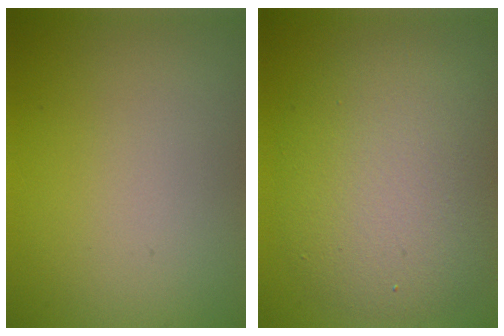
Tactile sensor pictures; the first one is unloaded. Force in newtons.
{"total": 7.7, "press": 7.7, "slide": 0.2}